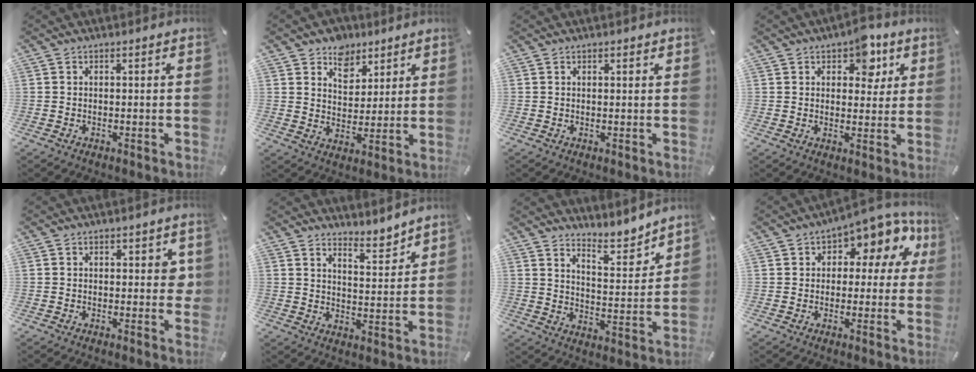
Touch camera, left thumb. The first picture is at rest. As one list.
[{"total": 7.6, "force": [4.5, 6.0, 0.8], "torque": [-0.007, -0.036, 0.080]}, {"total": 0.7, "force": [0.4, 0.4, 0.4], "torque": [-0.007, 0.001, 0.008]}, {"total": 7.9, "force": [4.2, 5.1, 4.4], "torque": [-0.036, -0.014, 0.065]}, {"total": 3.7, "force": [0.6, 2.1, 2.9], "torque": [-0.033, -0.002, 0.005]}, {"total": 6.2, "force": [5.9, 1.8, 0.8], "torque": [0.002, -0.058, 0.103]}, {"total": 7.6, "force": [7.3, 2.0, 0.9], "torque": [-0.006, -0.080, 0.128]}, {"total": 11.1, "force": [6.1, 5.9, 7.1], "torque": [-0.091, -0.041, 0.104]}]